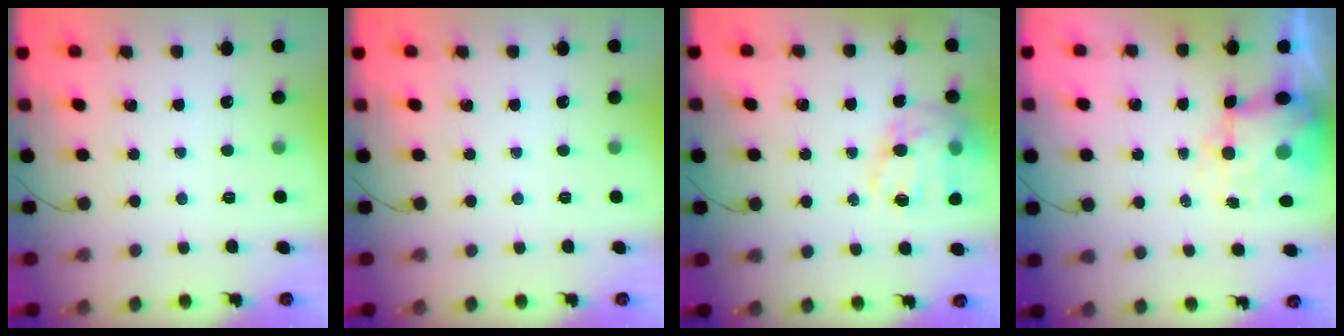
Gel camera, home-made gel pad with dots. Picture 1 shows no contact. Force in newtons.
{"total": 0.0}
{"total": 18.1, "press": 17.7, "slide": 3.9}
{"total": 7.1, "press": 6.9, "slide": 1.9}